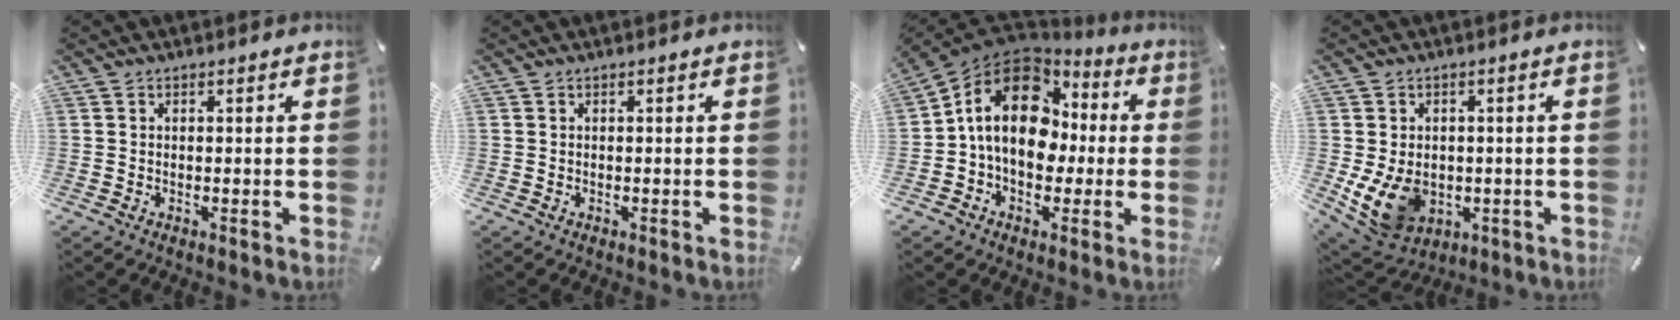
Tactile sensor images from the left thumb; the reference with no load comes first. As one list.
[{"total": 0.0}, {"total": 16.8, "force": [1.4, 13.1, 10.4], "torque": [-0.191, 0.011, 0.029]}, {"total": 10.0, "force": [-2.1, 8.1, 5.5], "torque": [-0.117, 0.000, -0.037]}]